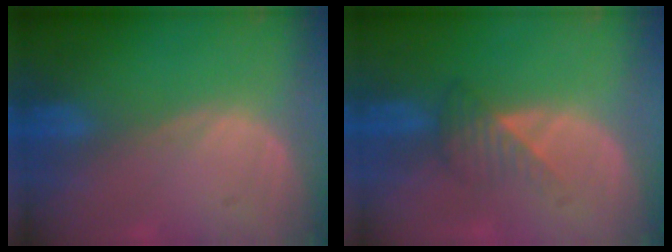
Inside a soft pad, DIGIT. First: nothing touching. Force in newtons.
{"total": 3.2, "press": 3.0, "slide": 1.1}